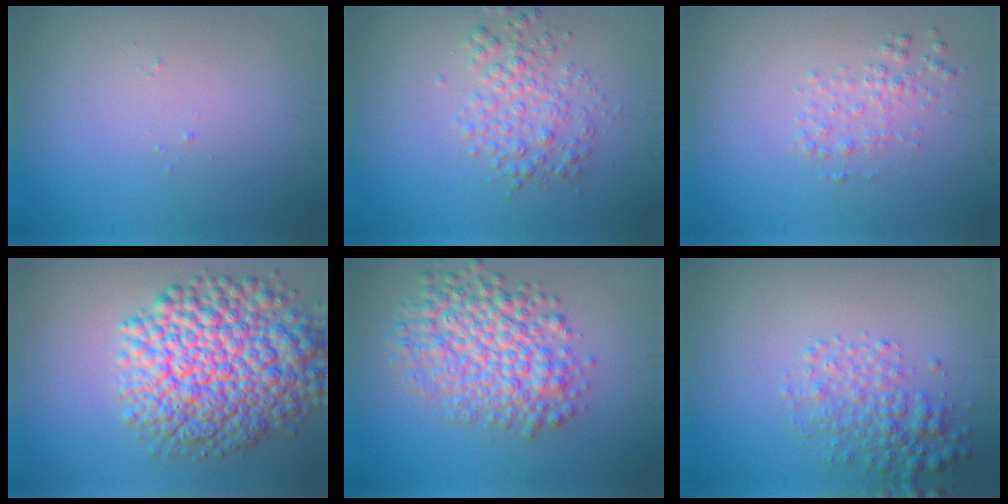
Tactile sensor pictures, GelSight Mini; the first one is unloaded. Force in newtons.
{"total": 2.9, "press": 2.9, "slide": 0.0}
{"total": 1.6, "press": 1.6, "slide": 0.0}
{"total": 11.7, "press": 11.7, "slide": 0.4}
{"total": 7.2, "press": 7.2, "slide": 0.2}
{"total": 3.3, "press": 3.3, "slide": 0.1}